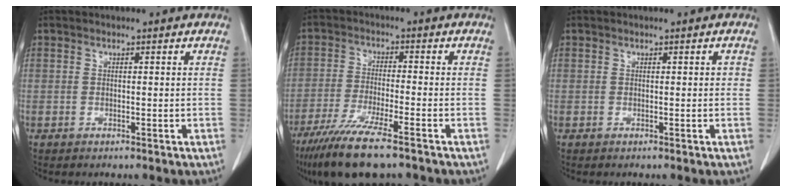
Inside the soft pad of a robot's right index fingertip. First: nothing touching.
{"total": 11.0, "force": [-8.0, 0.8, 7.4], "torque": [-0.134, -0.030, -0.137]}
{"total": 0.6, "force": [0.1, 0.4, 0.4], "torque": [-0.005, 0.007, 0.004]}